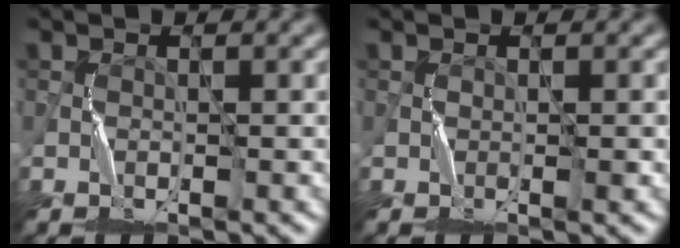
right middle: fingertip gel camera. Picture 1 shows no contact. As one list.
[{"total": 0.0}]